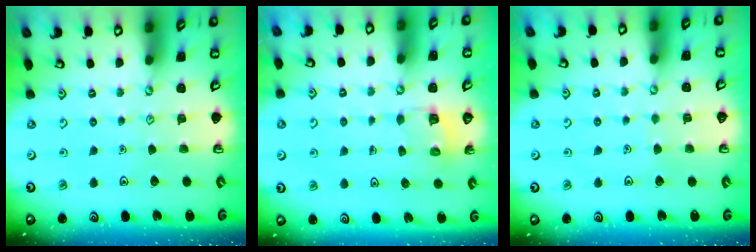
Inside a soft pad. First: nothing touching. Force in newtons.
{"total": 3.6, "press": 3.6, "slide": 0.2}
{"total": 1.3, "press": 1.3, "slide": 0.1}